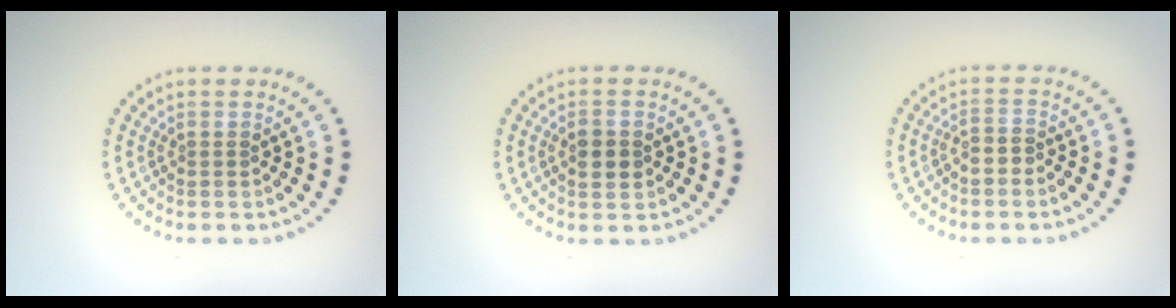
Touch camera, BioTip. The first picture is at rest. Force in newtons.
{"total": 1.9, "press": 1.9, "slide": 0.1}
{"total": 1.7, "press": 1.4, "slide": 1.0}